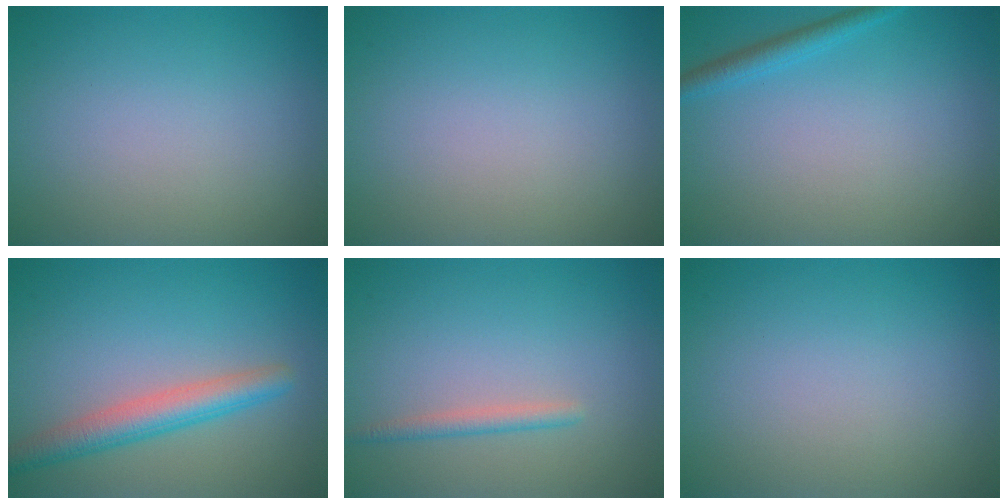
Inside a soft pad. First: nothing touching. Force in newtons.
{"total": 0.0}
{"total": 2.3, "press": 2.3, "slide": 0.0}
{"total": 3.9, "press": 3.9, "slide": 0.1}
{"total": 1.4, "press": 1.4, "slide": 0.2}
{"total": 0.0}